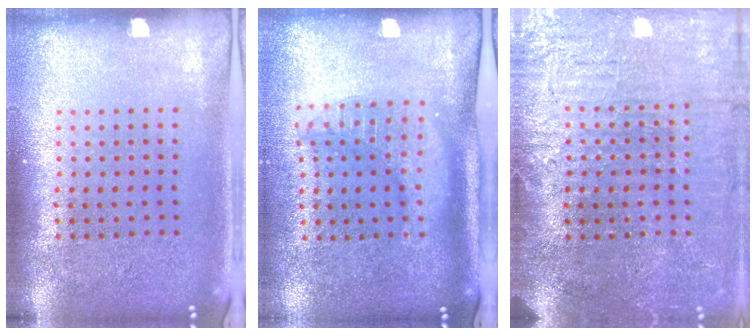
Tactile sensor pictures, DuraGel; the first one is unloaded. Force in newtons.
{"total": 1.9, "press": 1.5, "slide": 1.1}
{"total": 4.0, "press": 3.6, "slide": 1.7}